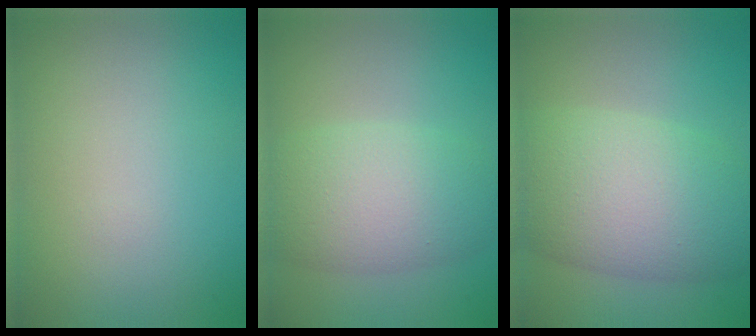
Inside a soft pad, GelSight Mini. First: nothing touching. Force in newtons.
{"total": 6.8, "press": 6.8, "slide": 0.5}
{"total": 10.1, "press": 10.1, "slide": 0.1}